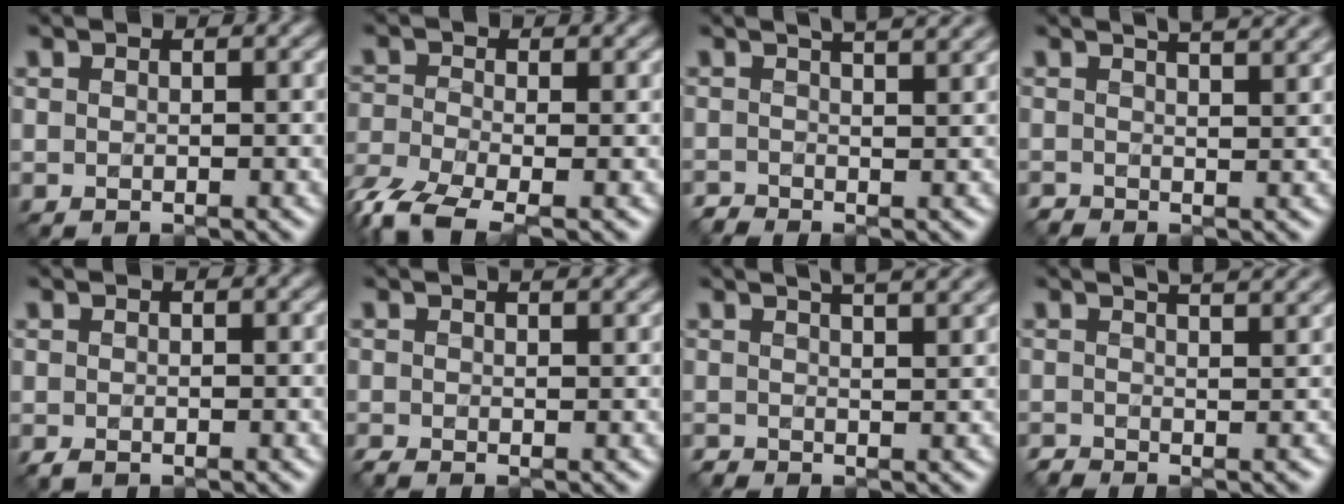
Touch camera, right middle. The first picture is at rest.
{"total": 5.0, "force": [-3.4, 1.7, 3.2], "torque": [-0.074, -0.016, -0.079]}
{"total": 2.6, "force": [0.7, 1.0, 2.4], "torque": [-0.023, 0.006, -0.003]}
{"total": 3.6, "force": [1.9, 1.4, 2.7], "torque": [-0.020, 0.020, 0.001]}
{"total": 0.8, "force": [-0.6, 0.3, 0.4], "torque": [-0.008, -0.004, -0.011]}
{"total": 2.0, "force": [0.0, 0.7, 1.9], "torque": [-0.025, 0.002, -0.009]}
{"total": 4.0, "force": [2.0, 1.6, 3.0], "torque": [-0.025, 0.025, -0.002]}
{"total": 3.0, "force": [0.8, 1.2, 2.7], "torque": [-0.021, 0.009, -0.007]}